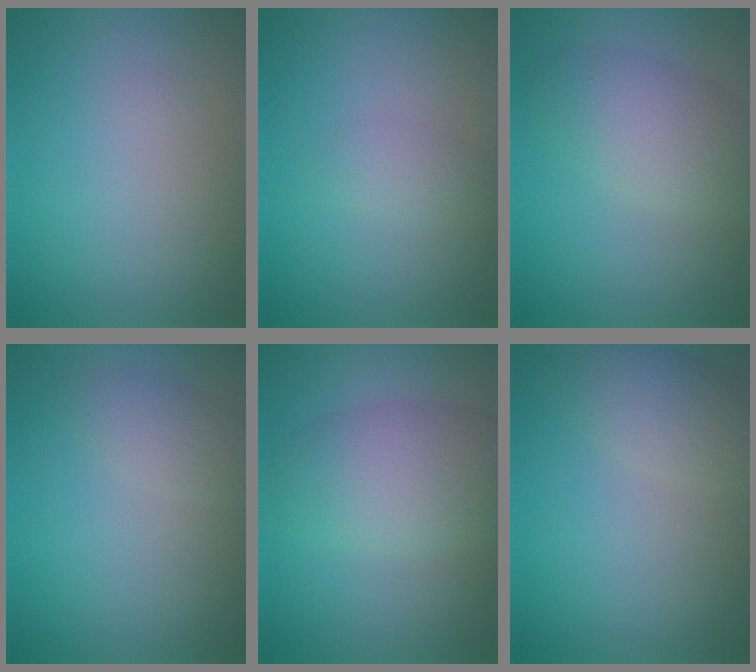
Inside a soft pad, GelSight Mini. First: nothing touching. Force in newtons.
{"total": 1.3, "press": 1.3, "slide": 0.0}
{"total": 4.0, "press": 4.0, "slide": 0.2}
{"total": 1.6, "press": 1.6, "slide": 0.1}
{"total": 5.0, "press": 5.0, "slide": 0.3}
{"total": 2.5, "press": 2.5, "slide": 0.1}